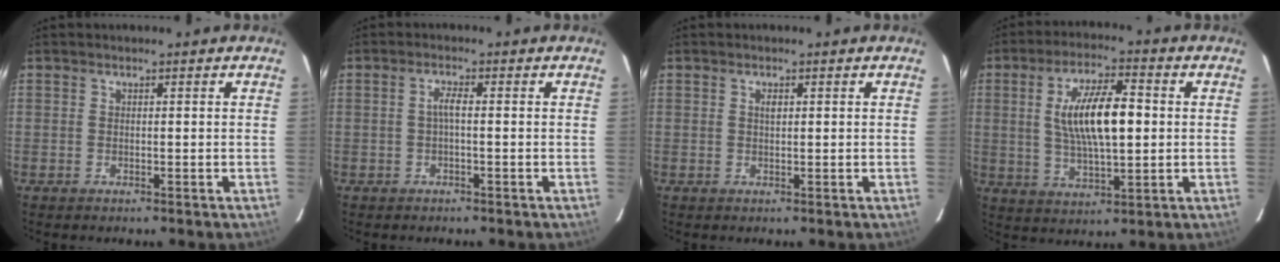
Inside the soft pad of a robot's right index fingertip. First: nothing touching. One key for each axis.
{"total": 1.8, "fx": -0.4, "fy": 0.1, "fz": 1.8, "tx": -0.034, "ty": 0.005, "tz": -0.008}
{"total": 1.0, "fx": 0.3, "fy": 0.5, "fz": 0.8, "tx": -0.014, "ty": 0.003, "tz": 0.005}
{"total": 12.7, "fx": 1.3, "fy": 4.3, "fz": 11.9, "tx": -0.218, "ty": 0.006, "tz": 0.027}